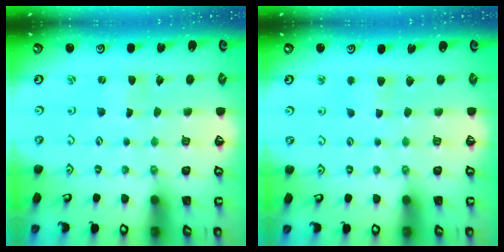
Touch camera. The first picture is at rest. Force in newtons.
{"total": 2.7, "press": 2.7, "slide": 0.4}